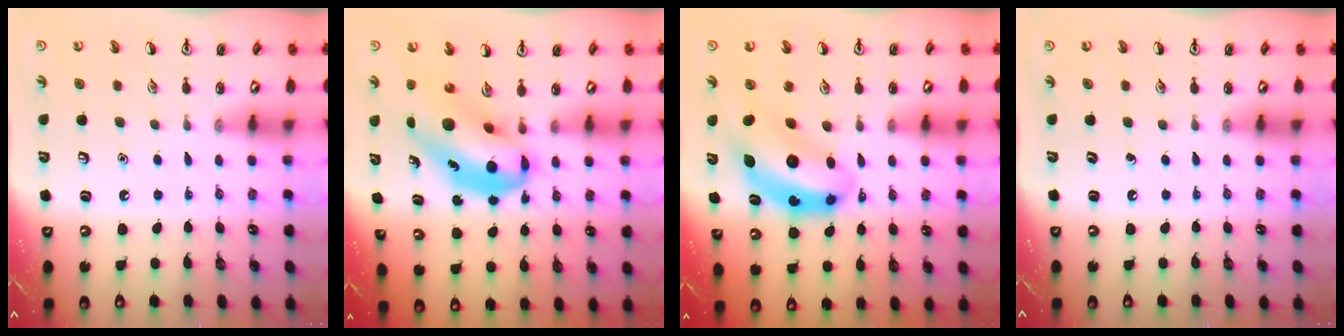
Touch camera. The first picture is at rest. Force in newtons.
{"total": 10.6, "press": 10.1, "slide": 3.0}
{"total": 10.0, "press": 9.5, "slide": 2.9}
{"total": 0.0}